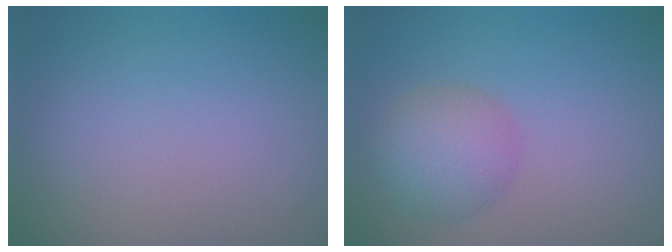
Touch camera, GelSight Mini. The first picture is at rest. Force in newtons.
{"total": 3.4, "press": 3.4, "slide": 0.1}